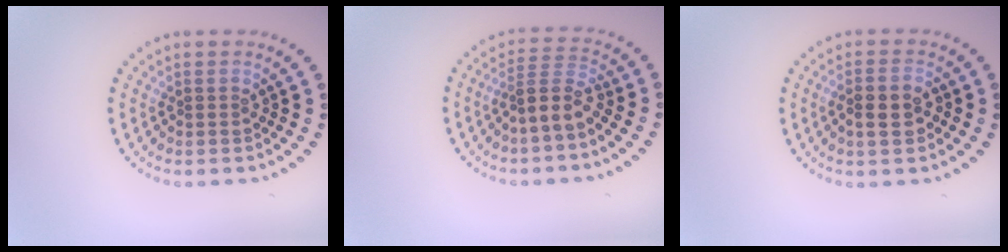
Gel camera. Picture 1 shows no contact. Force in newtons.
{"total": 3.0, "press": 2.3, "slide": 1.9}
{"total": 2.8, "press": 2.8, "slide": 0.6}